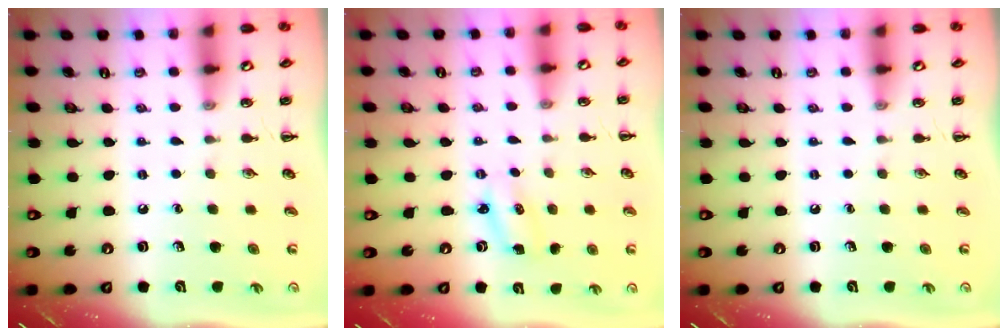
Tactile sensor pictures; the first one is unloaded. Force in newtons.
{"total": 2.5, "press": 2.5, "slide": 0.4}
{"total": 0.0}